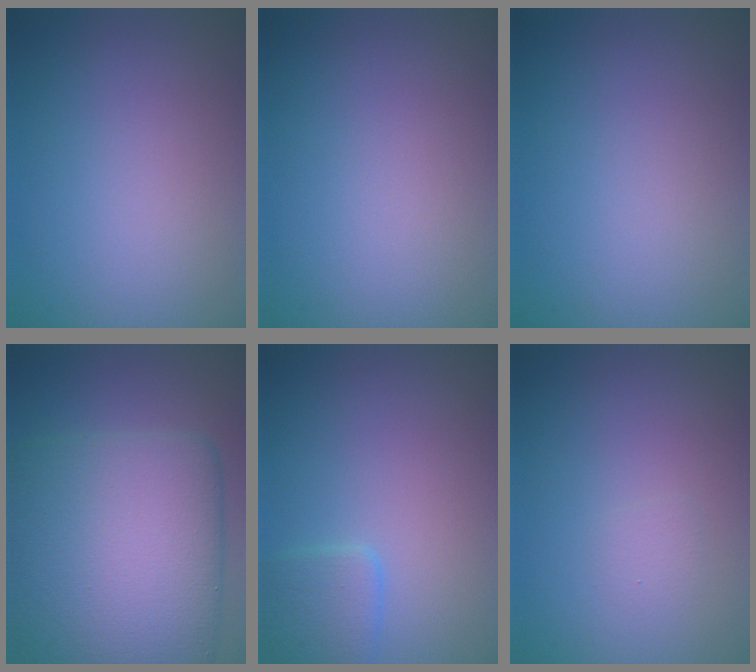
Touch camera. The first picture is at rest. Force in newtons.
{"total": 0.0}
{"total": 0.0}
{"total": 13.7, "press": 13.7, "slide": 0.1}
{"total": 2.1, "press": 2.1, "slide": 0.1}
{"total": 0.6, "press": 0.6, "slide": 0.1}